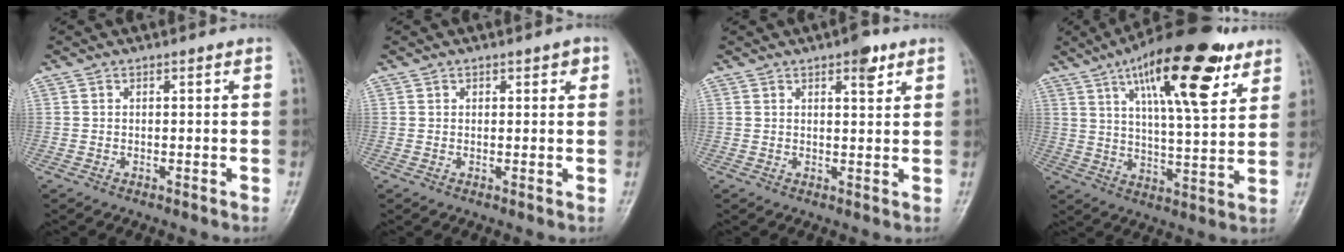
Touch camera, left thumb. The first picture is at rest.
{"total": 1.8, "force": [0.9, 1.1, 1.1], "torque": [-0.001, -0.002, 0.011]}
{"total": 3.9, "force": [2.3, 1.4, 2.8], "torque": [-0.029, -0.010, 0.030]}
{"total": 20.9, "force": [11.0, 6.6, 16.6], "torque": [-0.235, -0.033, 0.170]}